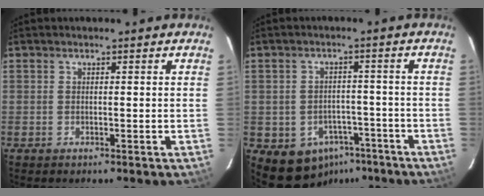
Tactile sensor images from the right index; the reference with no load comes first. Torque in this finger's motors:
{"motor_torque": [0.27, -0.42, 0.49, 0.04]}